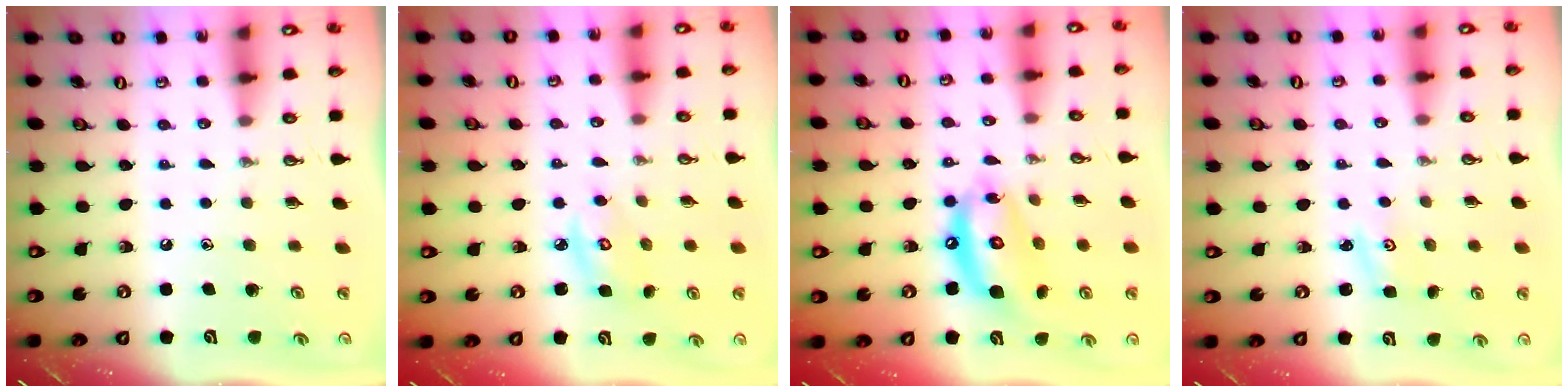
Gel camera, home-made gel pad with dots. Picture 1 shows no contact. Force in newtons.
{"total": 4.8, "press": 4.7, "slide": 0.2}
{"total": 12.5, "press": 12.4, "slide": 1.4}
{"total": 1.7, "press": 1.6, "slide": 0.3}